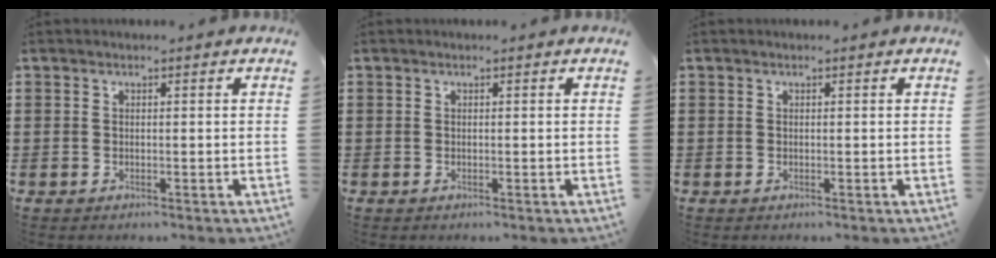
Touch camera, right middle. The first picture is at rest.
{"total": 0.0}
{"total": 0.0}